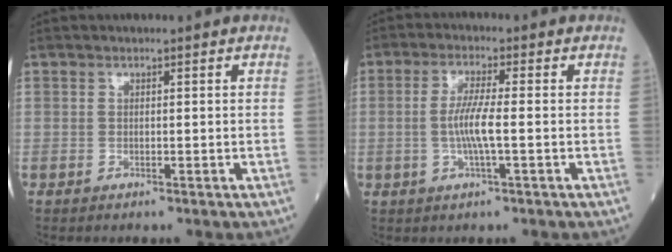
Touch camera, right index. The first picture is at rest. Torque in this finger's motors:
{"motor_torque": [0.98, -0.05, 0.46, 0.14]}